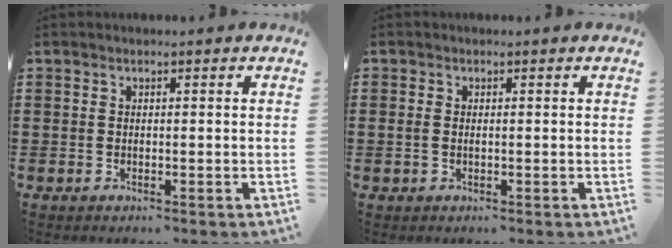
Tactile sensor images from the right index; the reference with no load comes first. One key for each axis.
{"total": 0.7, "fx": 0.0, "fy": 0.3, "fz": 0.6, "tx": -0.010, "ty": 0.002, "tz": 0.000}